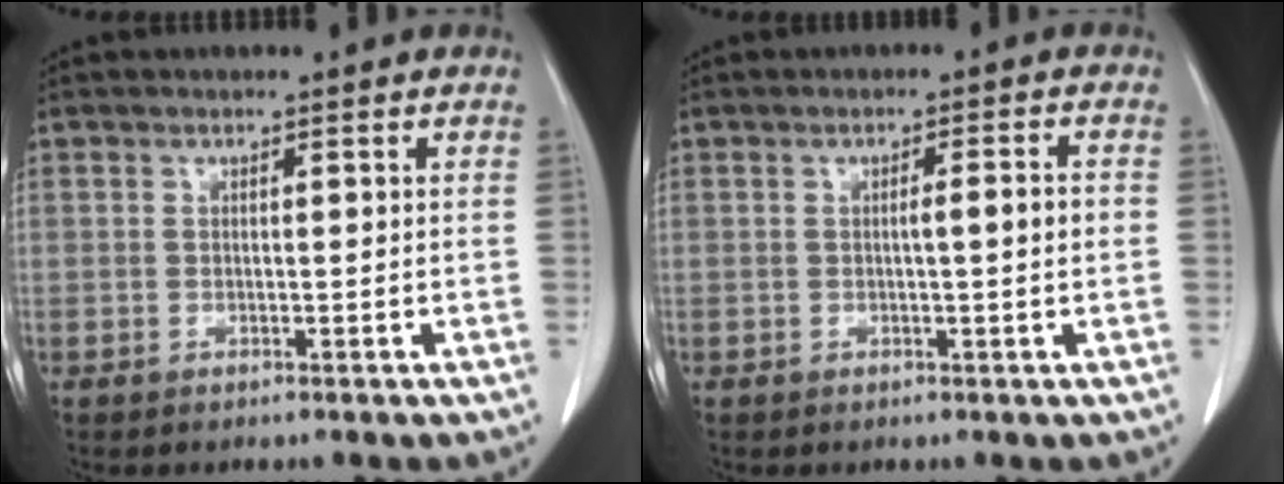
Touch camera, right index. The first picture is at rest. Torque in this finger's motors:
{"motor_torque": [0.39, -0.05, 0.08, 0.03]}